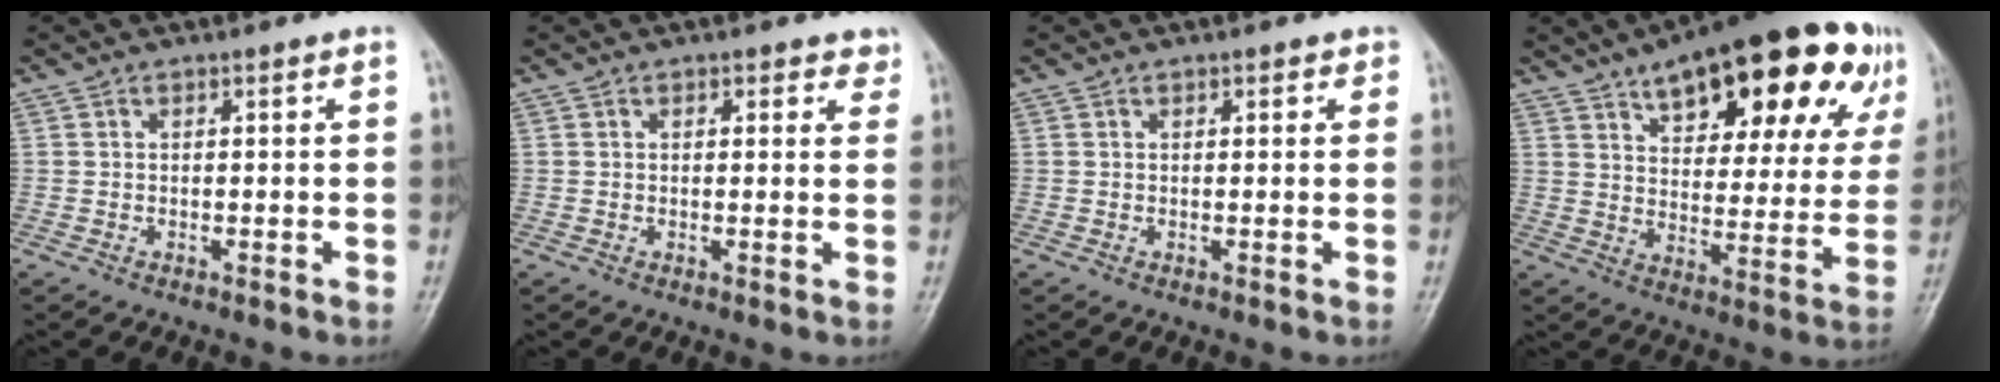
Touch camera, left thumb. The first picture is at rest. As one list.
[{"total": 2.6, "force": [1.7, 1.5, 1.2], "torque": [0.010, -0.006, 0.016]}, {"total": 1.3, "force": [0.7, 0.7, 0.8], "torque": [0.000, 0.000, 0.004]}, {"total": 27.3, "force": [15.8, 10.9, 19.4], "torque": [-0.235, -0.020, 0.223]}]